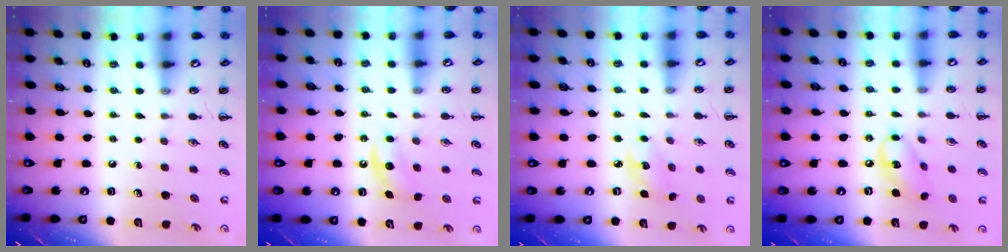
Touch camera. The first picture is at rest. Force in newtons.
{"total": 4.9, "press": 4.7, "slide": 1.4}
{"total": 3.9, "press": 3.8, "slide": 0.8}
{"total": 10.2, "press": 10.0, "slide": 1.8}